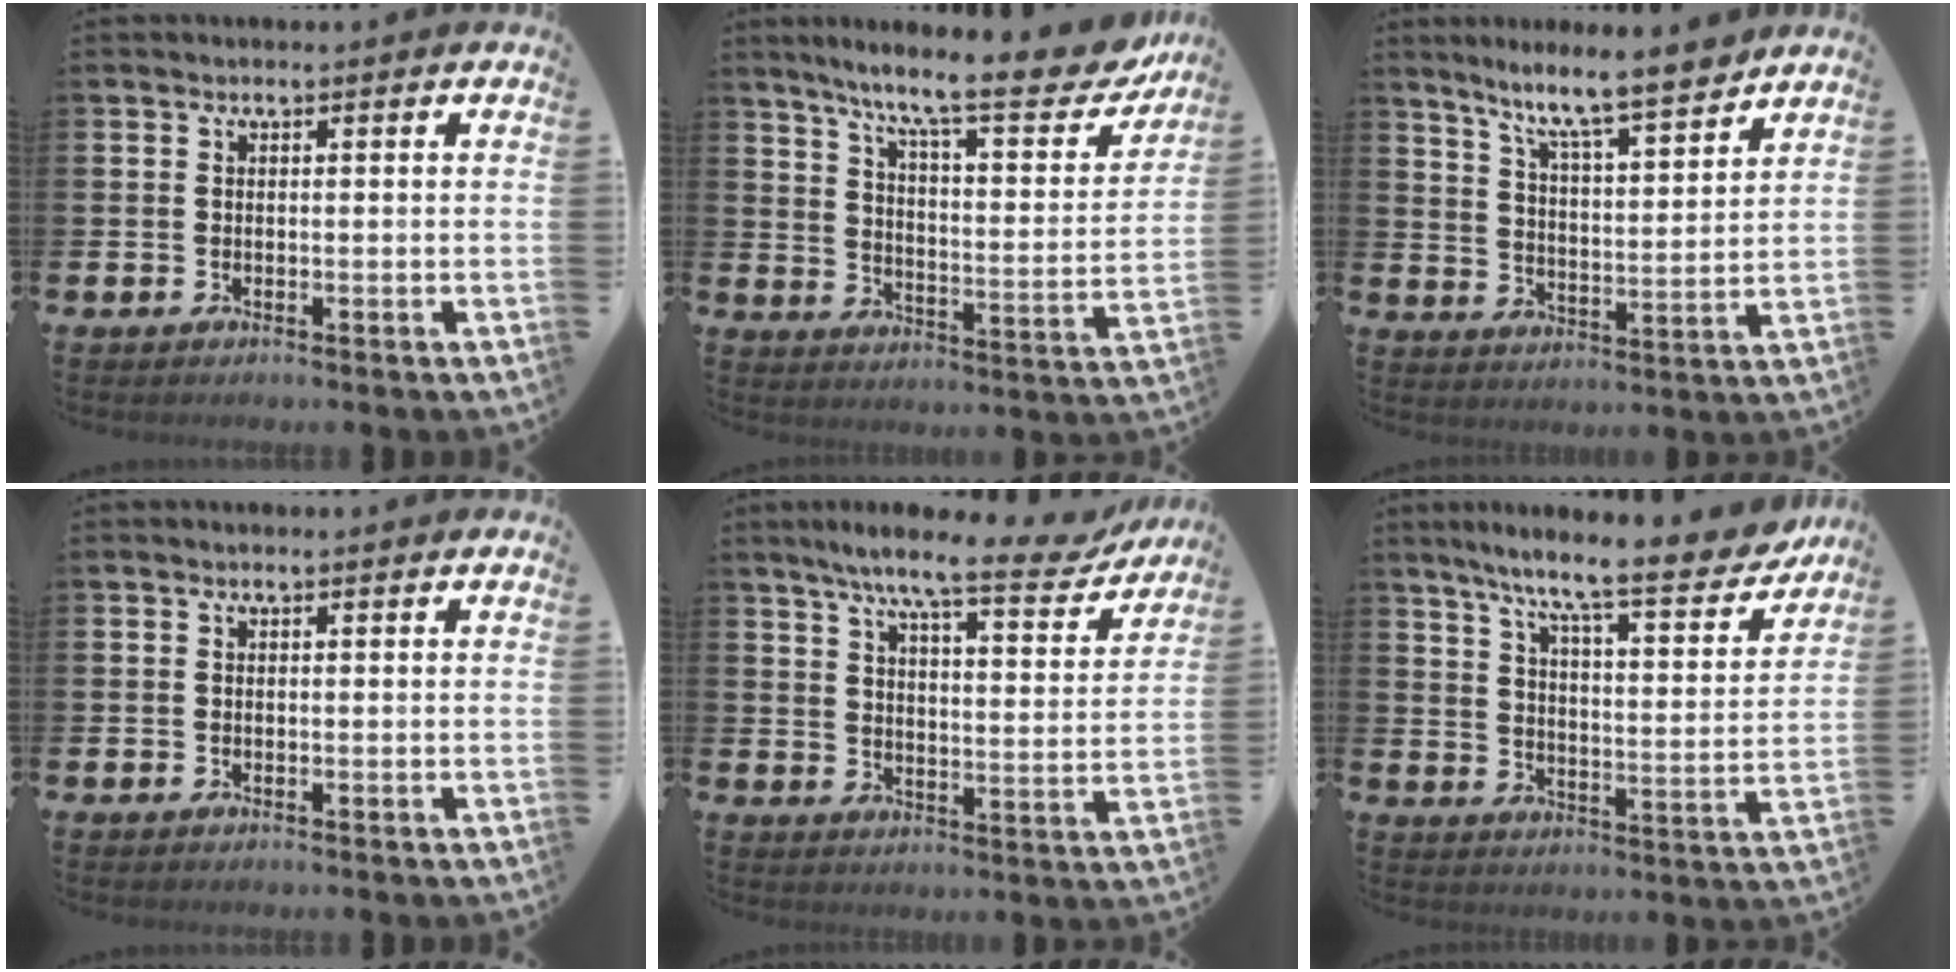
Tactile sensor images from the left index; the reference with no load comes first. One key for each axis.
{"total": 12.1, "fx": 9.9, "fy": 1.9, "fz": 6.7, "tx": -0.140, "ty": -0.061, "tz": 0.158}
{"total": 9.1, "fx": 8.2, "fy": 0.5, "fz": 3.9, "tx": -0.089, "ty": -0.058, "tz": 0.138}
{"total": 0.0}
{"total": 9.6, "fx": 8.0, "fy": 1.1, "fz": 5.3, "tx": -0.105, "ty": -0.045, "tz": 0.130}
{"total": 10.4, "fx": 9.0, "fy": 0.9, "fz": 5.3, "tx": -0.117, "ty": -0.062, "tz": 0.144}